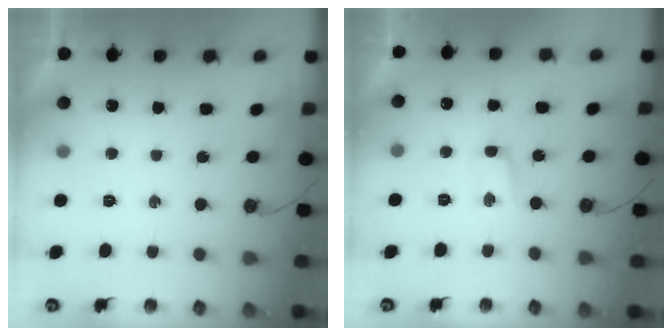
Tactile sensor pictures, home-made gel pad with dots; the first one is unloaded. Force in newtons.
{"total": 2.5, "press": 2.3, "slide": 0.8}